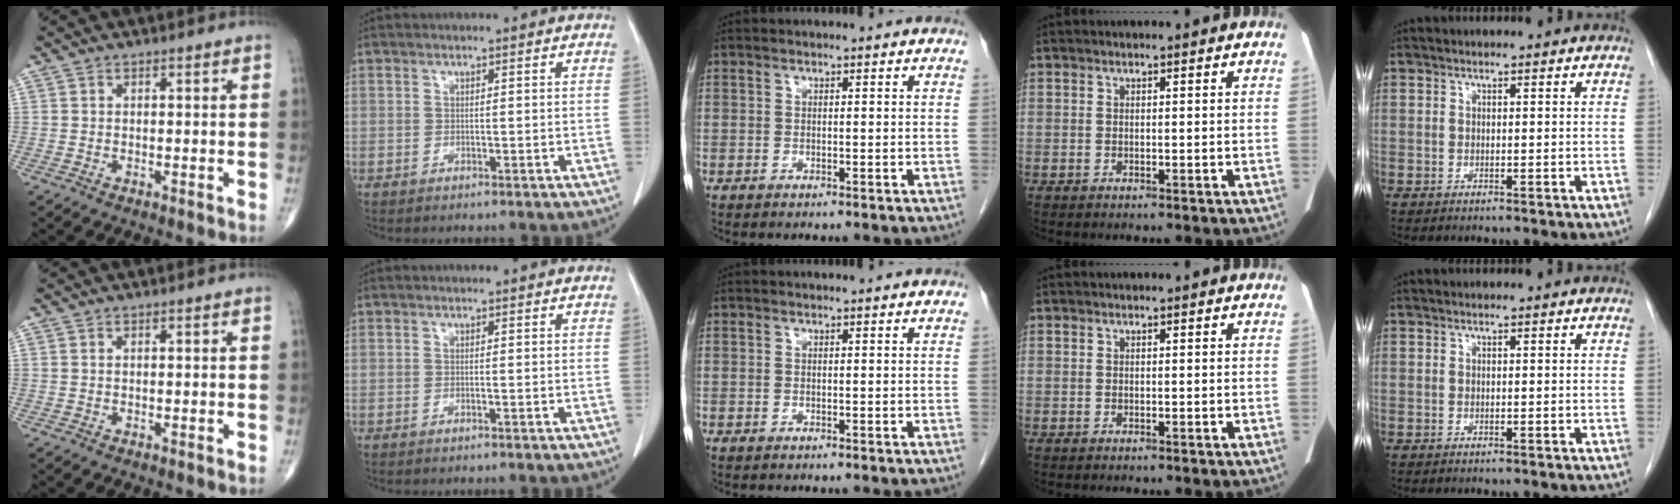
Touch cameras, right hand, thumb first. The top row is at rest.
{}